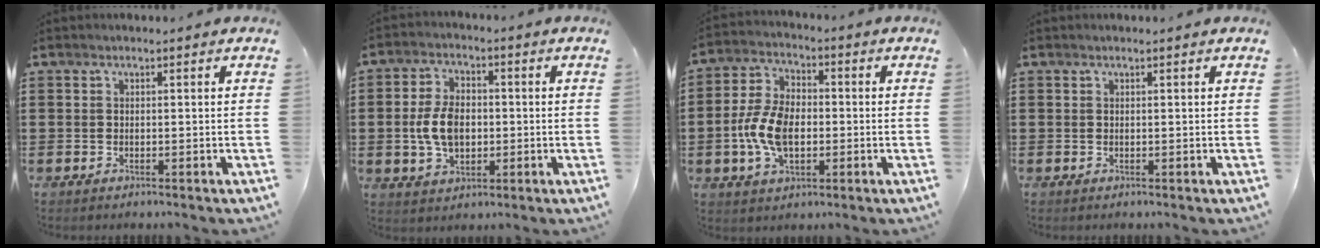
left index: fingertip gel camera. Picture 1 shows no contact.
{"total": 7.2, "force": [-0.5, 4.5, 5.6], "torque": [-0.132, 0.004, -0.016]}
{"total": 8.7, "force": [-1.6, 5.3, 6.7], "torque": [-0.160, 0.005, -0.036]}
{"total": 0.0}